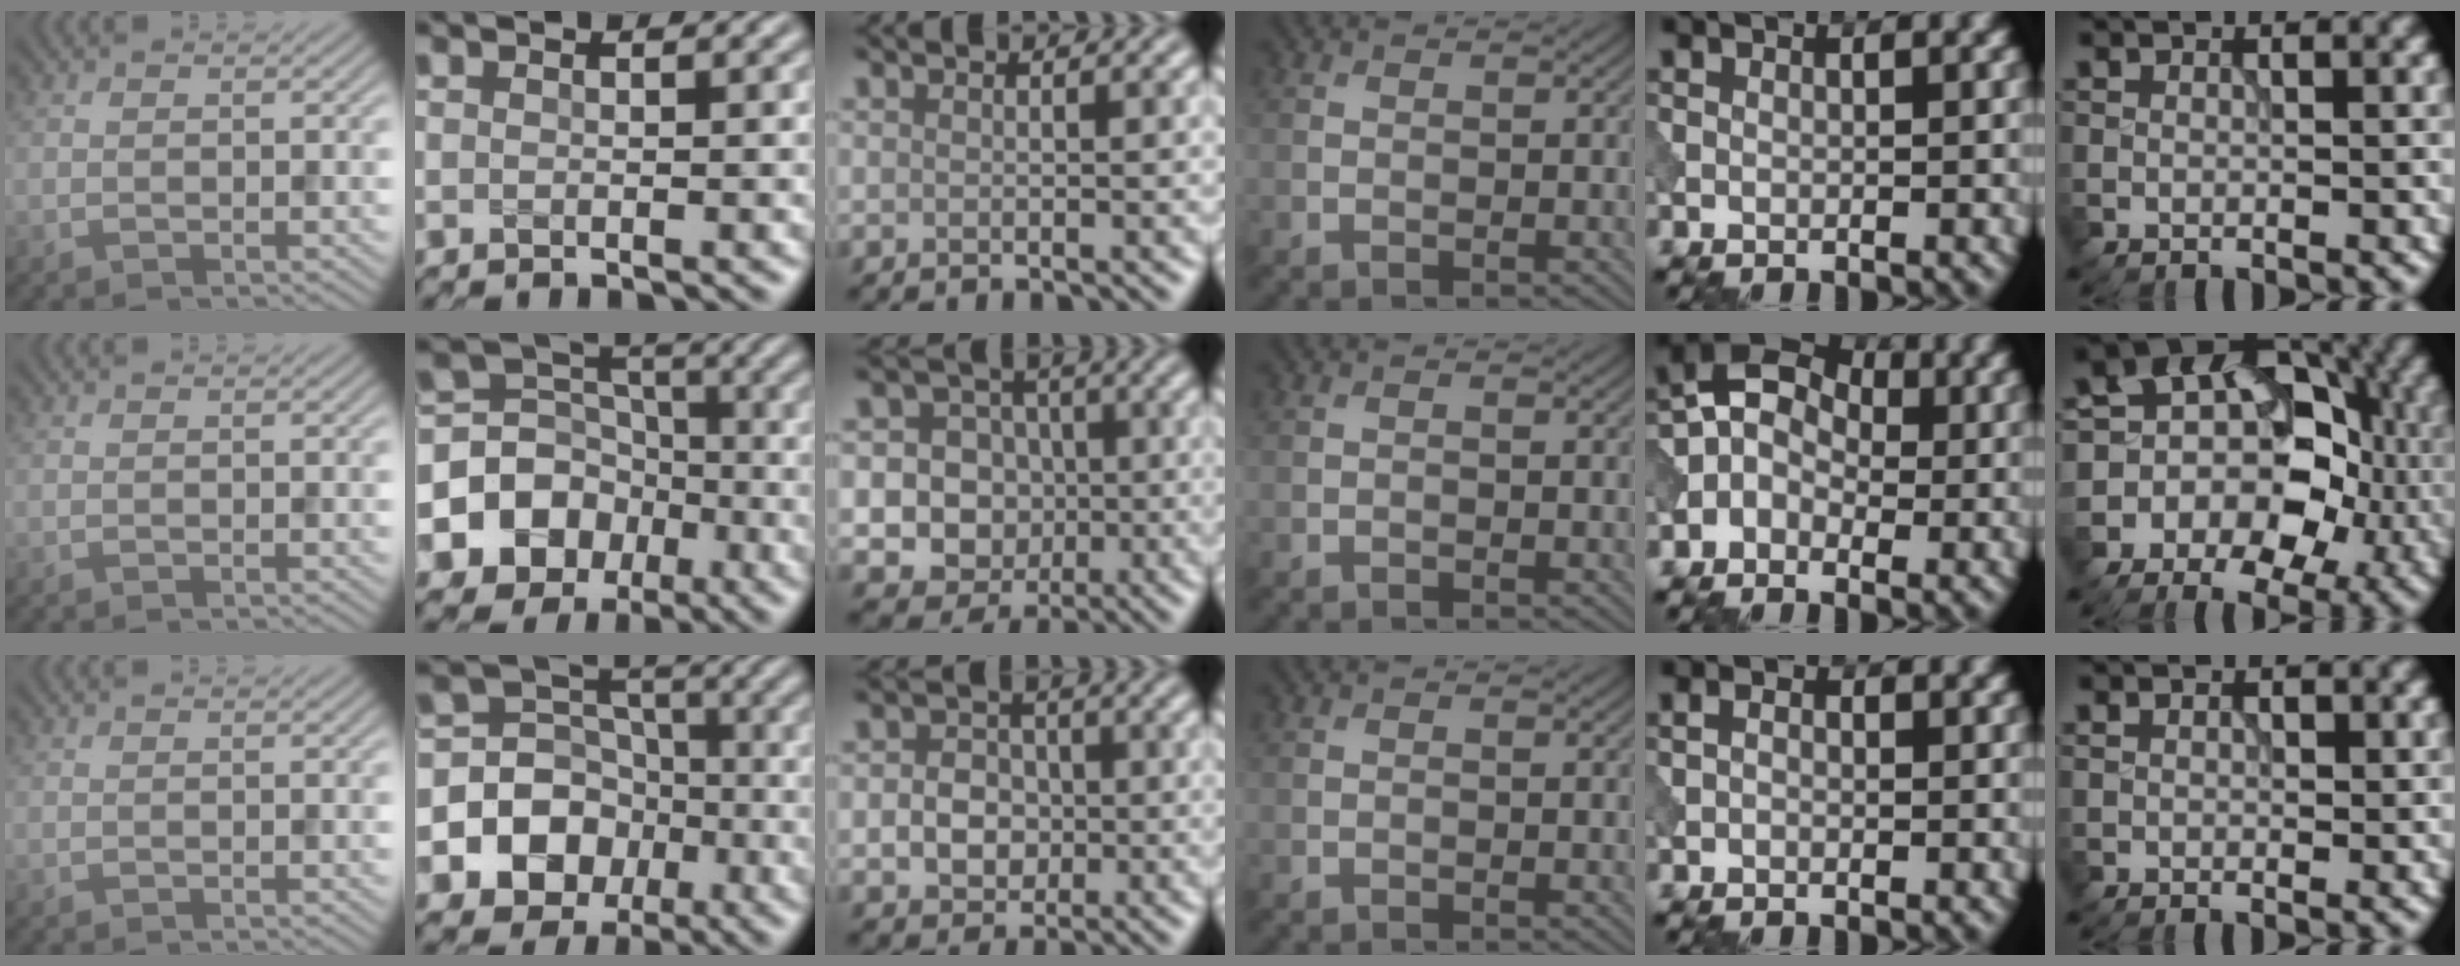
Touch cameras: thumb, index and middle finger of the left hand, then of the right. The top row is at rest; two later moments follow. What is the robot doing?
{"motion": "insert", "object": "peg toy"}